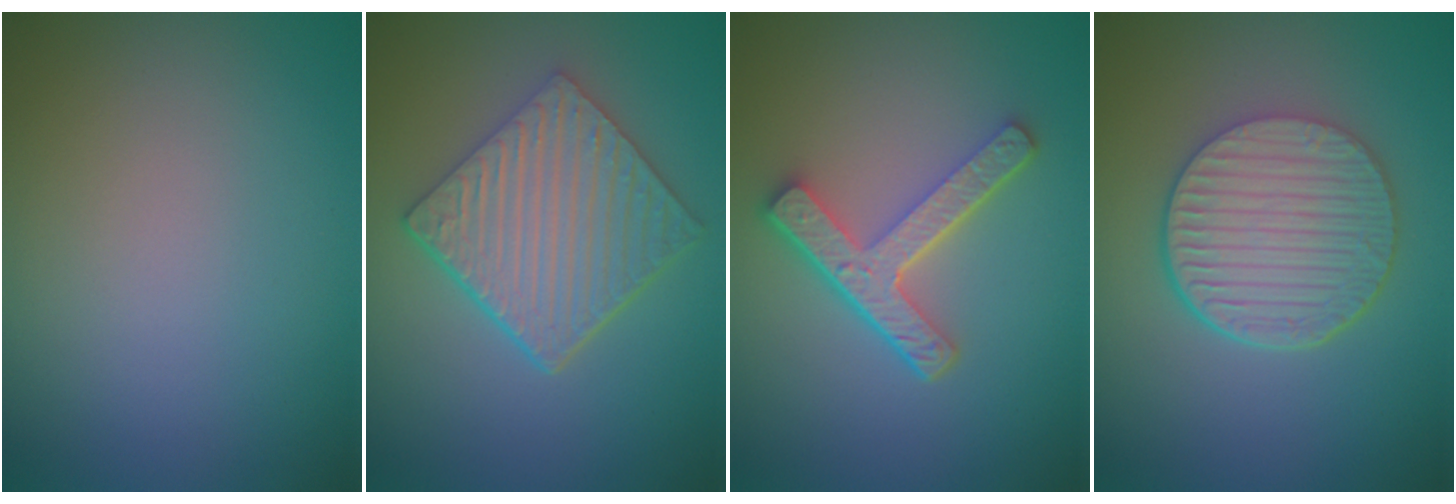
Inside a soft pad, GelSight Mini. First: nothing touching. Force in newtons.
{"total": 6.2, "press": 4.5, "slide": 4.3}
{"total": 4.6, "press": 3.3, "slide": 3.1}
{"total": 6.6, "press": 4.7, "slide": 4.6}